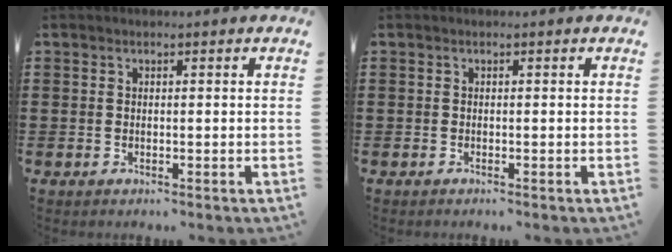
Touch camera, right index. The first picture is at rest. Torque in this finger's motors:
{"motor_torque": [-0.04, -0.06, -0.01, -0.01]}